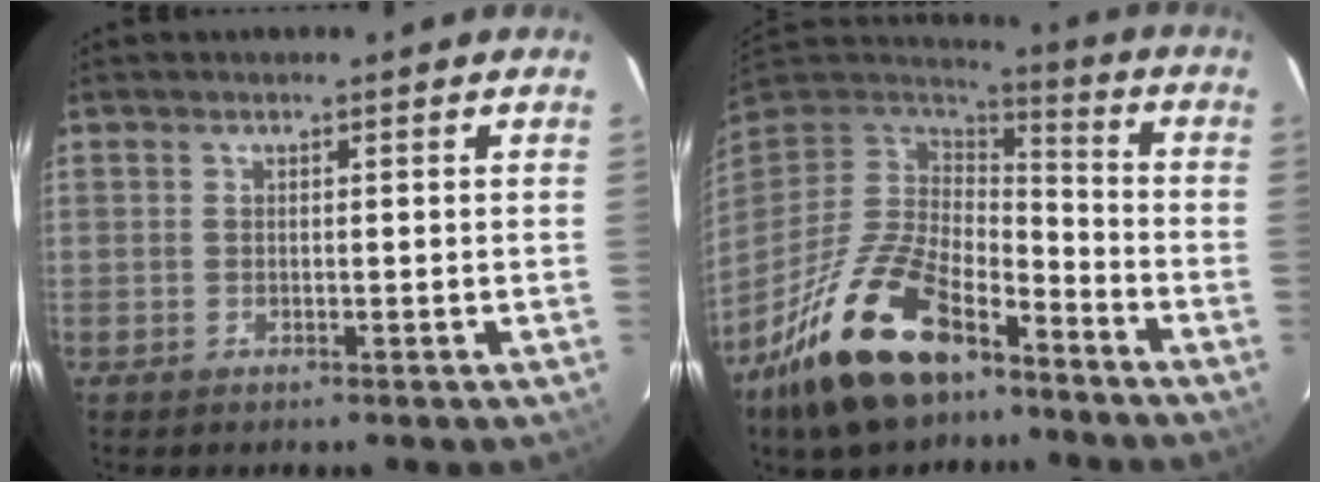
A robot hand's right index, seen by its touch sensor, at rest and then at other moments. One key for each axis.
{"total": 21.7, "fx": -13.8, "fy": 10.1, "fz": 13.4, "tx": -0.277, "ty": -0.018, "tz": -0.240}